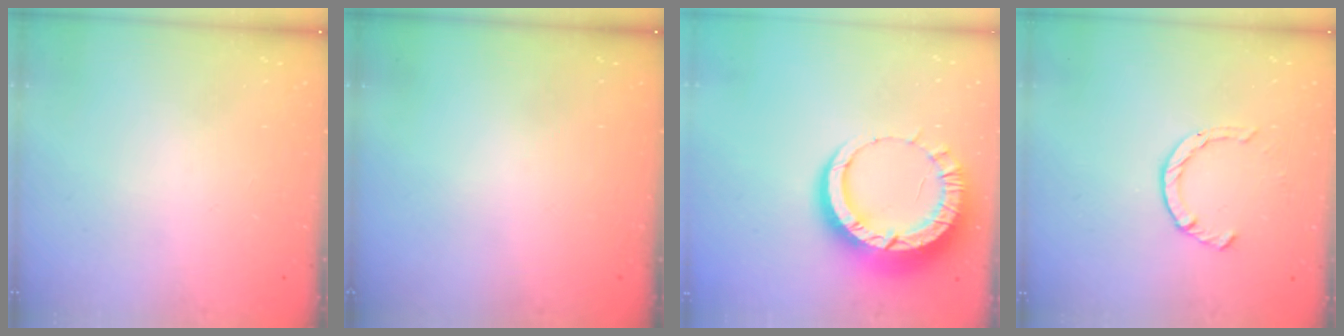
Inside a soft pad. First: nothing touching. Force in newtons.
{"total": 0.0}
{"total": 13.2, "press": 13.1, "slide": 1.3}
{"total": 2.4, "press": 2.4, "slide": 0.2}